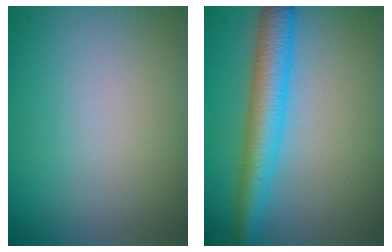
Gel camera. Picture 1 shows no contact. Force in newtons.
{"total": 5.0, "press": 5.0, "slide": 0.2}